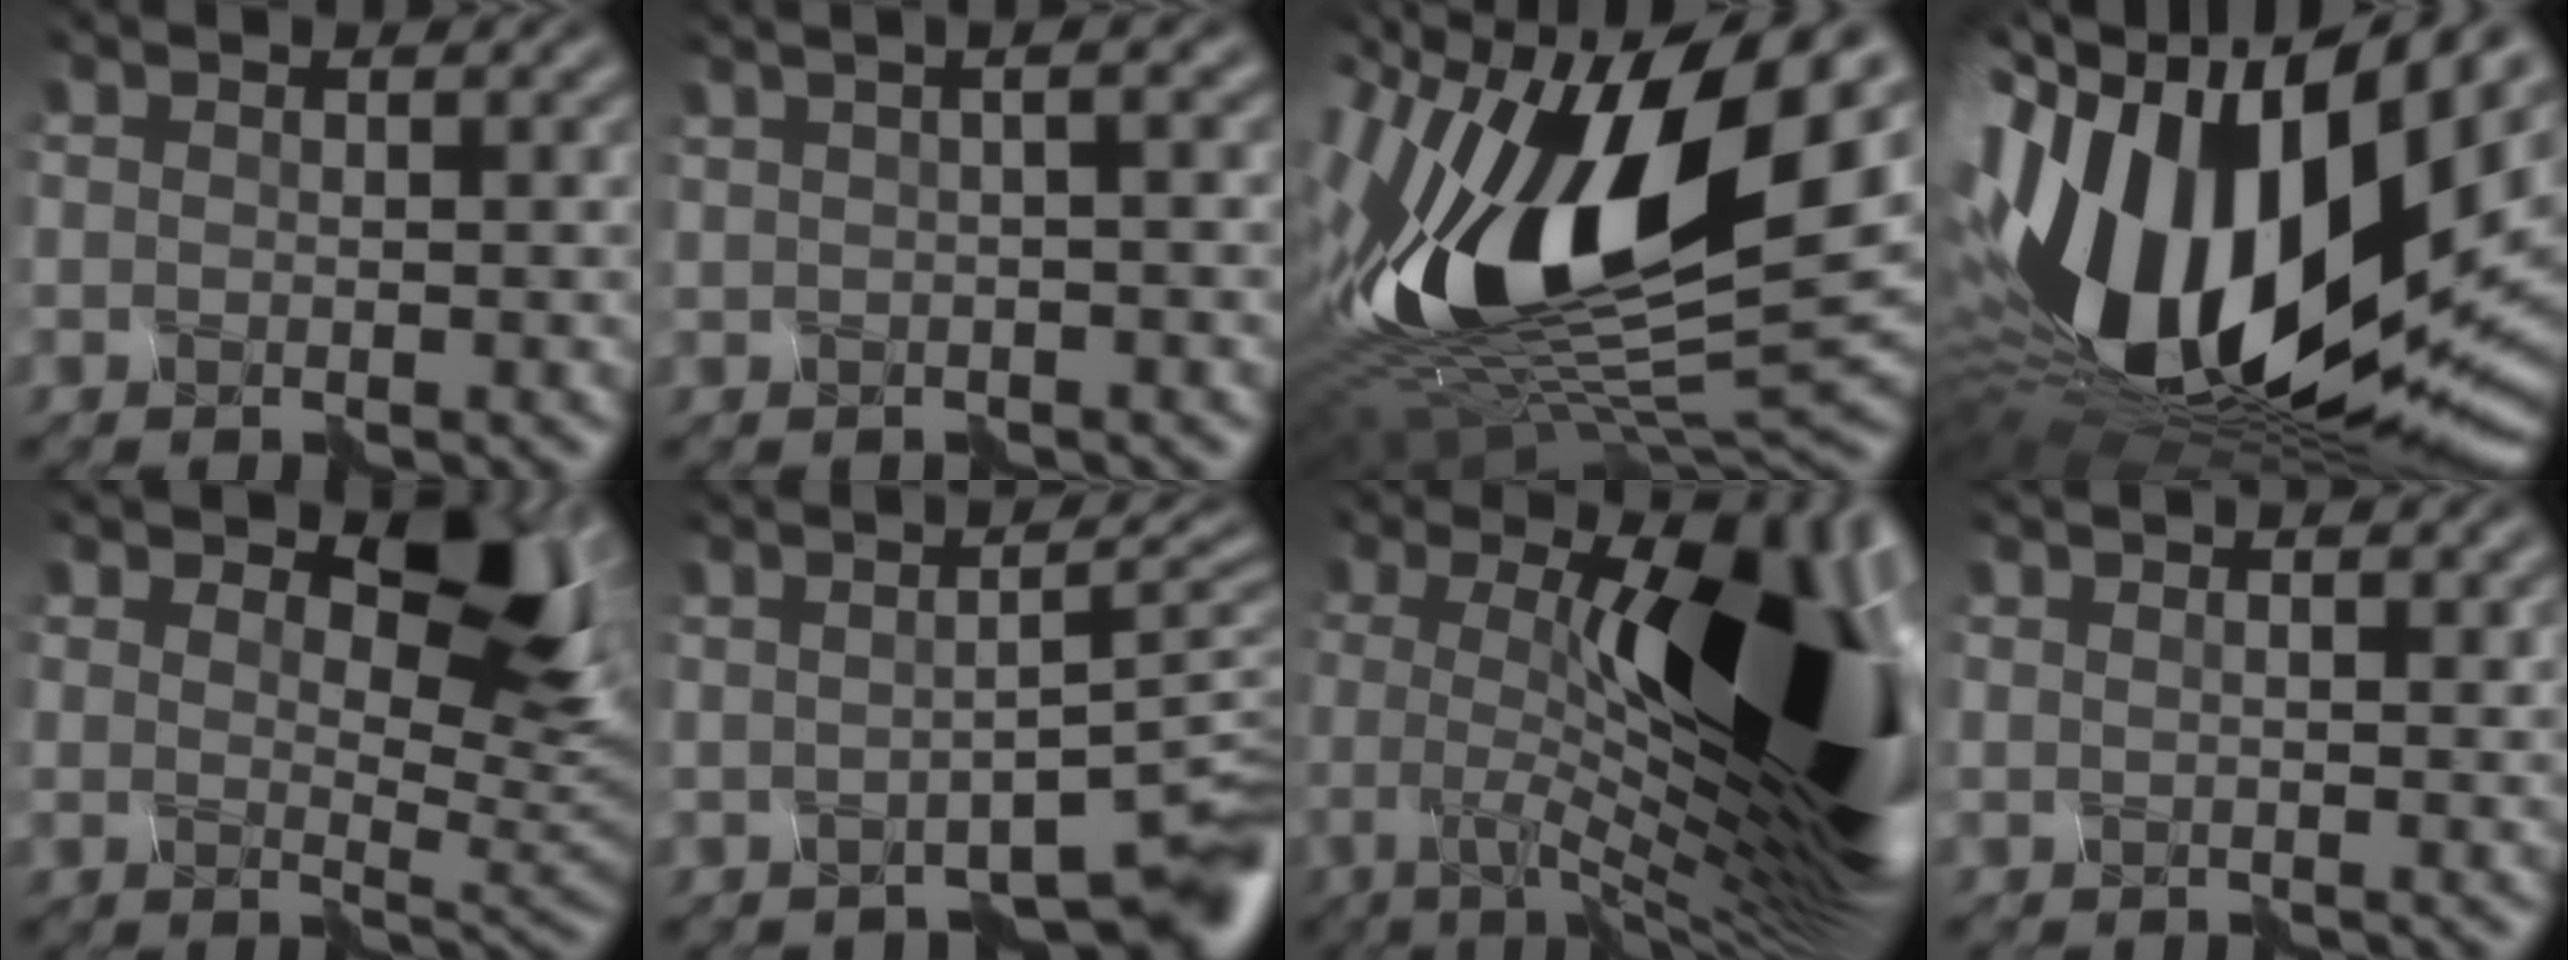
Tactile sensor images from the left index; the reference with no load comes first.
{"total": 2.4, "force": [0.8, 0.0, 2.2], "torque": [-0.029, 0.020, 0.004]}
{"total": 16.9, "force": [2.3, 7.0, 15.2], "torque": [-0.298, 0.014, 0.032]}
{"total": 19.2, "force": [-1.2, 10.4, 16.1], "torque": [-0.326, -0.044, -0.006]}
{"total": 8.2, "force": [4.2, 3.7, 5.9], "torque": [-0.083, -0.002, 0.071]}
{"total": 5.1, "force": [-2.2, 0.6, 4.6], "torque": [-0.045, -0.005, -0.022]}
{"total": 16.0, "force": [0.7, 4.7, 15.3], "torque": [-0.217, 0.009, 0.007]}
{"total": 1.0, "force": [0.6, -0.8, -0.1], "torque": [0.000, -0.003, 0.018]}